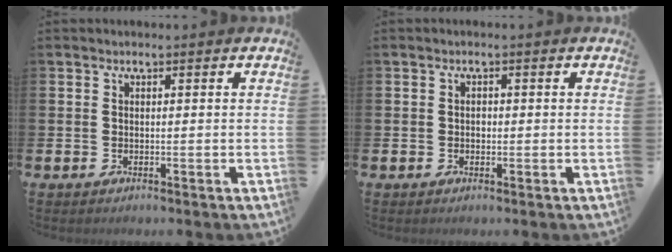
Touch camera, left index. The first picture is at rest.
{"total": 0.7, "force": [-0.1, 0.6, 0.3], "torque": [-0.006, 0.005, -0.003]}